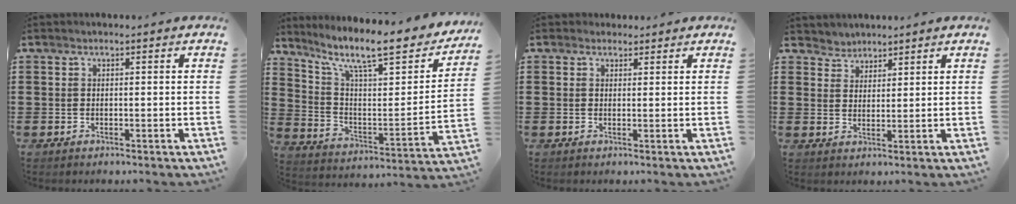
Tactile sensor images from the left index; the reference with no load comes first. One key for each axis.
{"total": 10.7, "fx": 8.3, "fy": 1.8, "fz": 6.5, "tx": -0.136, "ty": -0.065, "tz": 0.131}
{"total": 1.3, "fx": 1.1, "fy": 0.8, "fz": 0.1, "tx": -0.005, "ty": 0.005, "tz": 0.022}
{"total": 2.6, "fx": 2.3, "fy": 1.0, "fz": -0.7, "tx": 0.002, "ty": -0.001, "tz": 0.044}